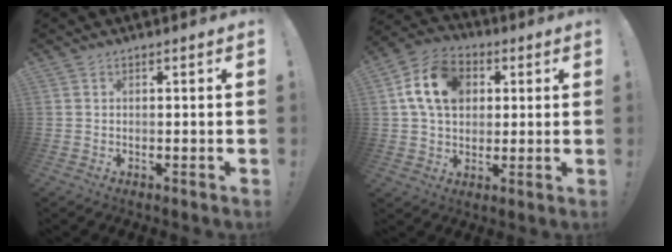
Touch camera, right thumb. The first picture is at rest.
{"total": 15.0, "force": [4.2, 11.1, 9.1], "torque": [-0.151, 0.003, 0.084]}